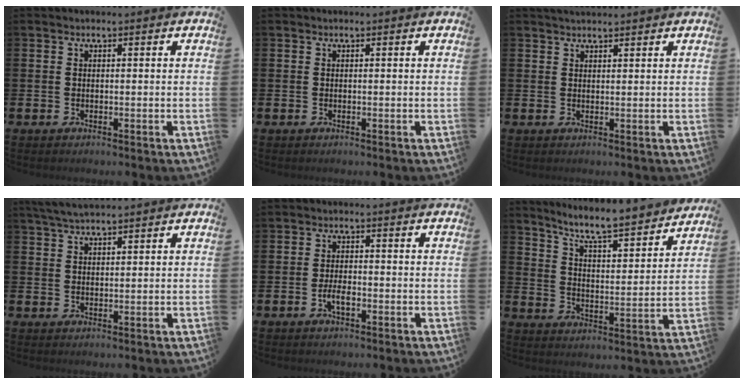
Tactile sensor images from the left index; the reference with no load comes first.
{"total": 0.0}
{"total": 1.7, "force": [1.7, 0.2, 0.2], "torque": [0.006, -0.006, 0.029]}
{"total": 3.6, "force": [3.2, 0.6, 1.5], "torque": [-0.035, -0.004, 0.059]}
{"total": 2.5, "force": [-0.9, 1.1, 2.1], "torque": [-0.037, 0.002, -0.017]}
{"total": 7.7, "force": [7.2, 0.2, 2.5], "torque": [-0.072, -0.062, 0.120]}